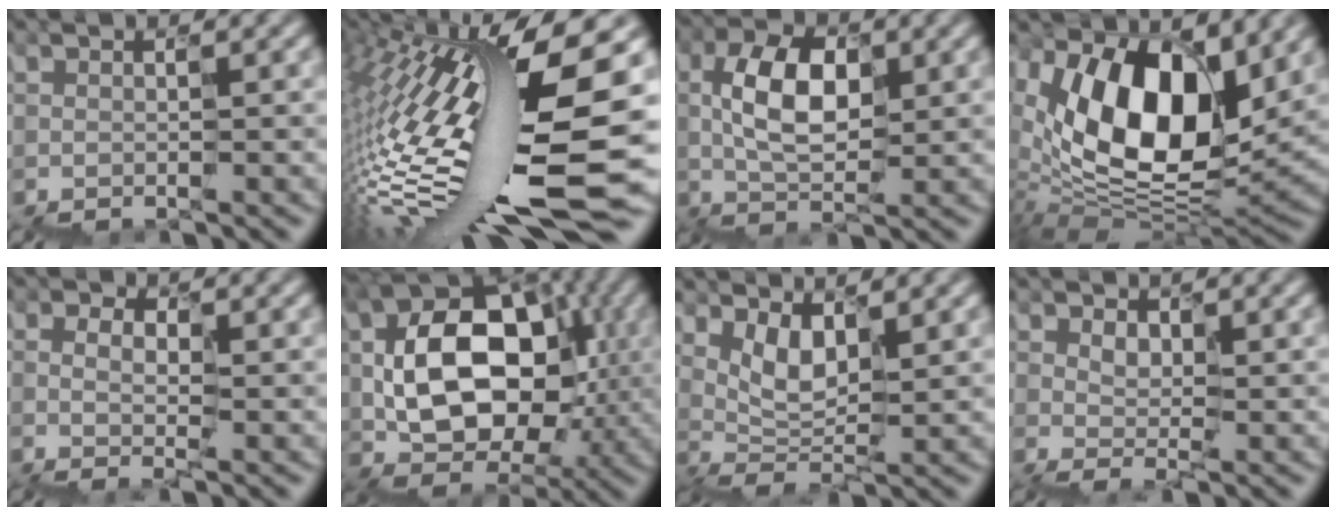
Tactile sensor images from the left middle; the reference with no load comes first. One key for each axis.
{"total": 16.5, "fx": -1.6, "fy": 3.9, "fz": 16.0, "tx": -0.310, "ty": -0.022, "tz": -0.025}
{"total": 3.8, "fx": 0.6, "fy": 2.2, "fz": 2.9, "tx": -0.071, "ty": 0.012, "tz": 0.006}
{"total": 10.8, "fx": 4.1, "fy": 6.0, "fz": 8.0, "tx": -0.145, "ty": -0.009, "tz": 0.068}
{"total": 0.0}
{"total": 10.0, "fx": 0.7, "fy": 7.9, "fz": 6.0, "tx": -0.092, "ty": 0.021, "tz": 0.006}
{"total": 1.7, "fx": 1.3, "fy": 0.7, "fz": 0.9, "tx": -0.036, "ty": -0.003, "tz": 0.028}
{"total": 0.9, "fx": 0.6, "fy": 0.7, "fz": 0.1, "tx": -0.014, "ty": 0.000, "tz": 0.013}